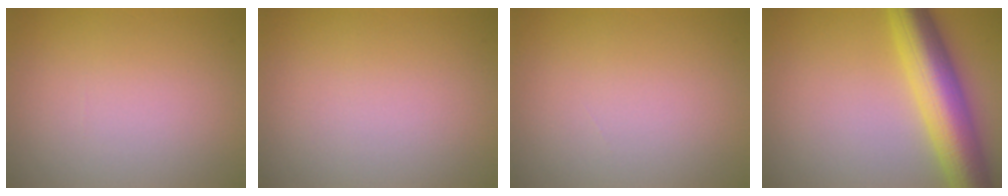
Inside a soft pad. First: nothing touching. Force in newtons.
{"total": 0.0}
{"total": 0.0}
{"total": 9.1, "press": 9.1, "slide": 0.0}